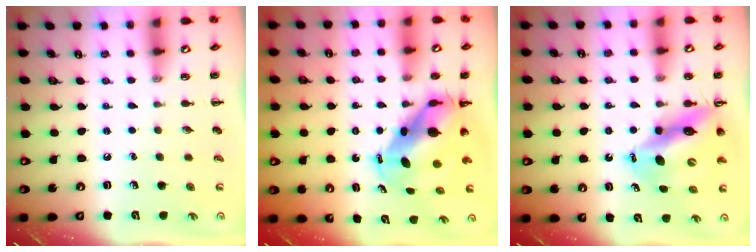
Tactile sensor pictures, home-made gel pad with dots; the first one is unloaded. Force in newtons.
{"total": 8.7, "press": 8.3, "slide": 2.5}
{"total": 12.8, "press": 12.3, "slide": 3.8}